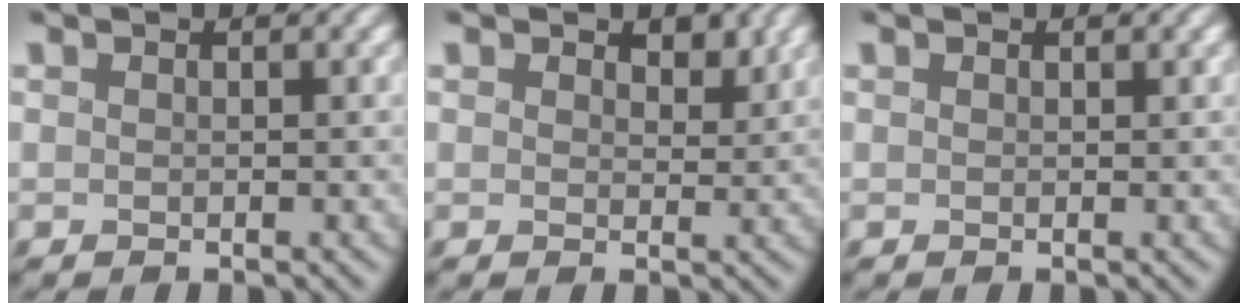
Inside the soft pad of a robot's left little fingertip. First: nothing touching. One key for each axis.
{"total": 2.4, "fx": 1.6, "fy": 1.5, "fz": 1.1, "tx": -0.026, "ty": -0.001, "tz": 0.017}
{"total": 0.5, "fx": 0.4, "fy": 0.2, "fz": 0.3, "tx": -0.007, "ty": 0.002, "tz": 0.008}